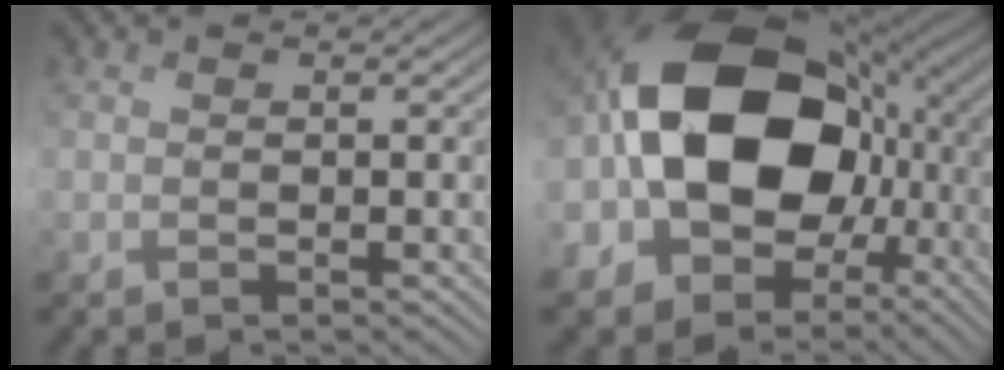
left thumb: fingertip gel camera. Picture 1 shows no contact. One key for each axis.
{"total": 20.4, "fx": -0.6, "fy": 15.0, "fz": 13.9, "tx": -0.286, "ty": -0.012, "tz": -0.009}